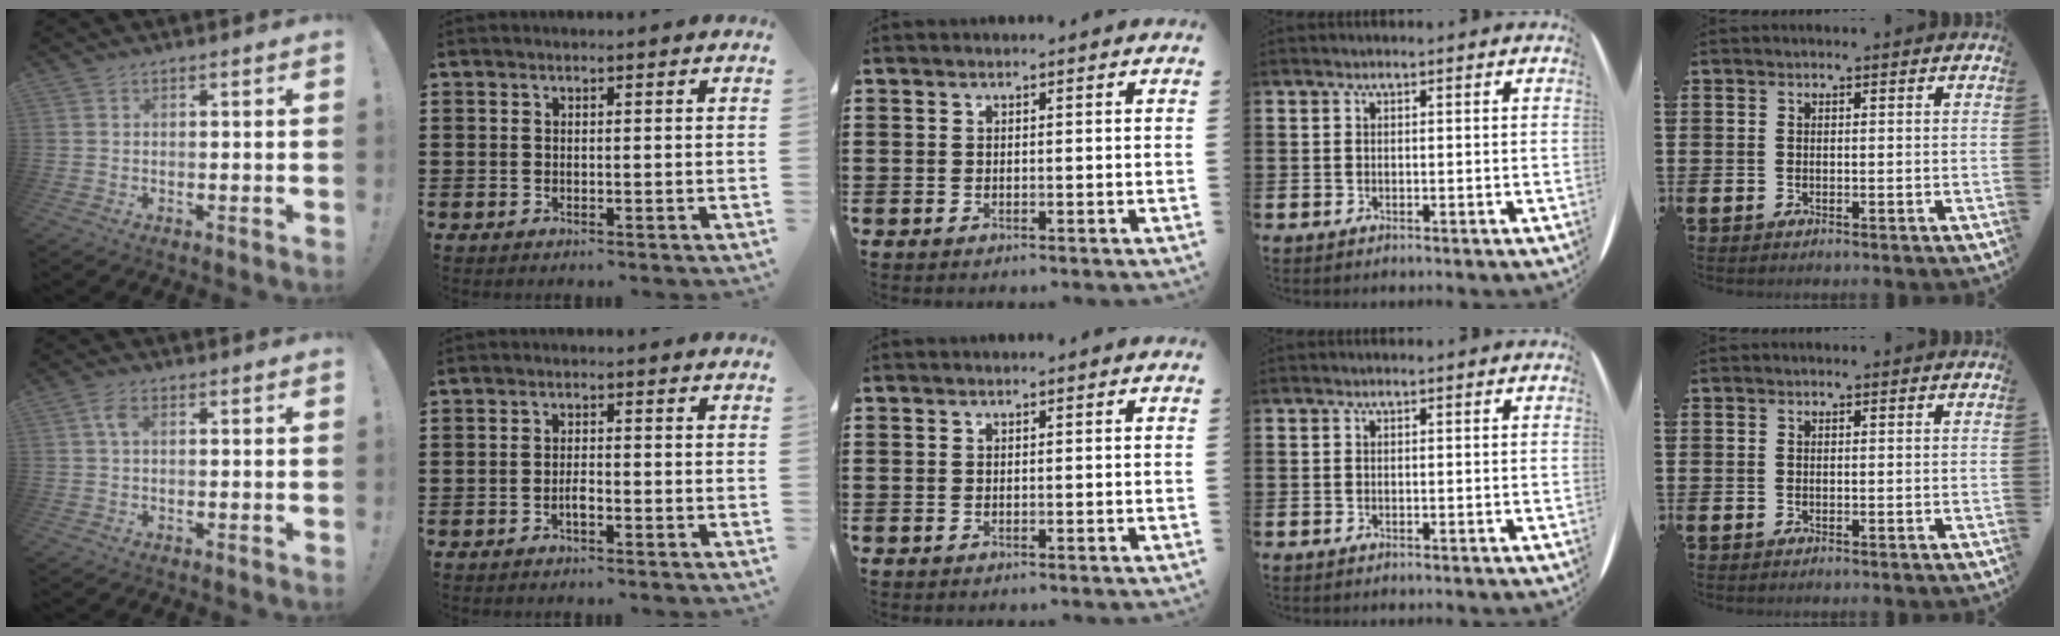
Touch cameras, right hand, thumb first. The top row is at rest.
{"thumb": {"total": 3.3, "force": [0.6, 1.8, 2.7], "torque": [-0.055, 0.009, 0.011]}, "index": {"total": 1.7, "force": [-0.9, 0.6, 1.4], "torque": [-0.028, 0.001, -0.016]}}